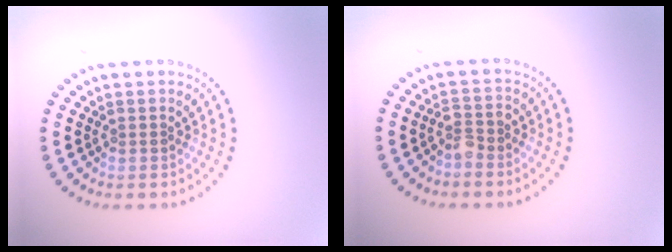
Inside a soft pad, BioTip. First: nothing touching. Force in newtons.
{"total": 1.6, "press": 1.4, "slide": 0.8}